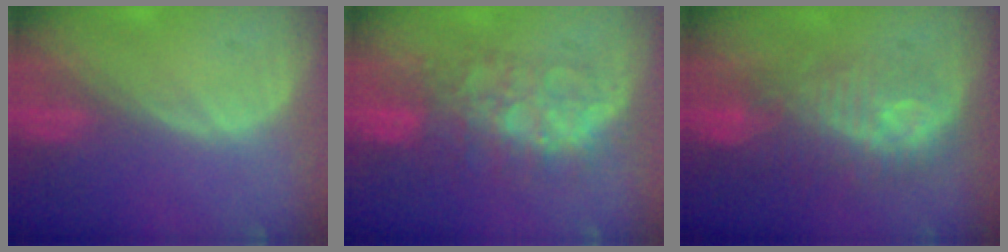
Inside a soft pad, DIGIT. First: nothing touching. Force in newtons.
{"total": 7.9, "press": 7.7, "slide": 2.0}
{"total": 9.4, "press": 8.8, "slide": 3.1}